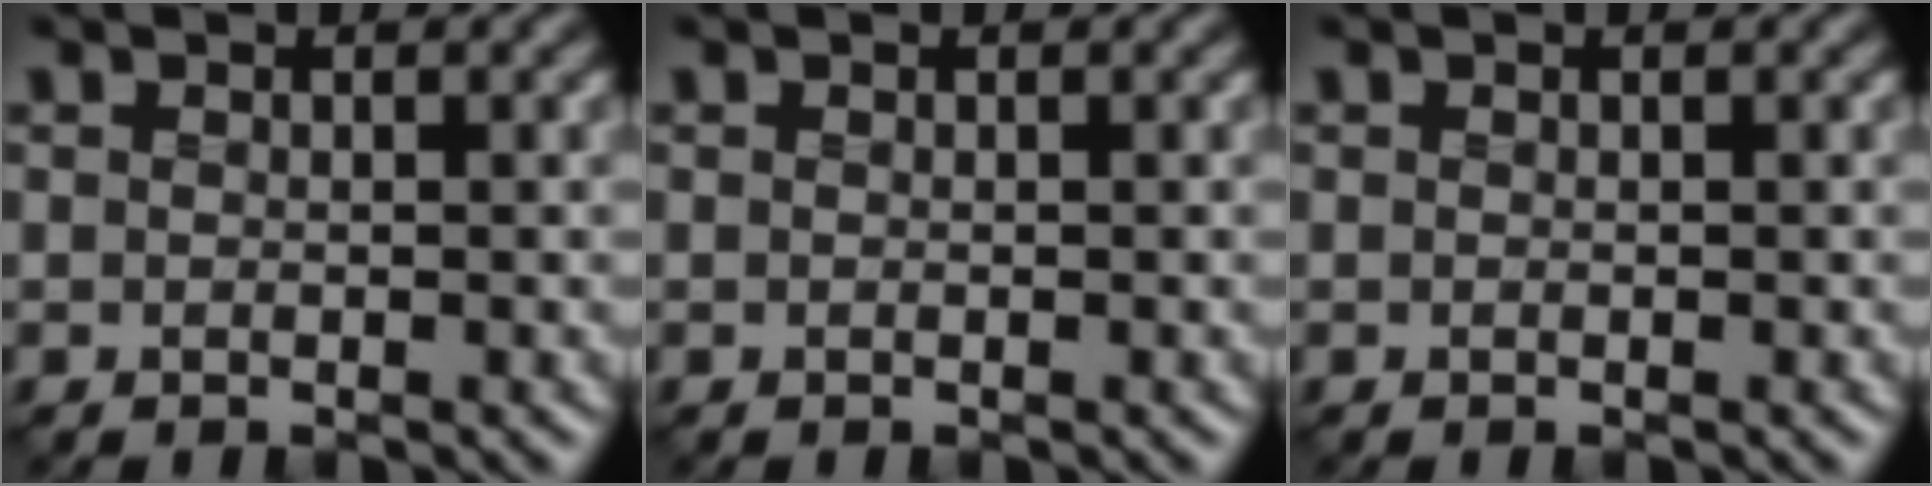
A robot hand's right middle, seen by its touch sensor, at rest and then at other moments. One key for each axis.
{"total": 0.0}
{"total": 0.0}